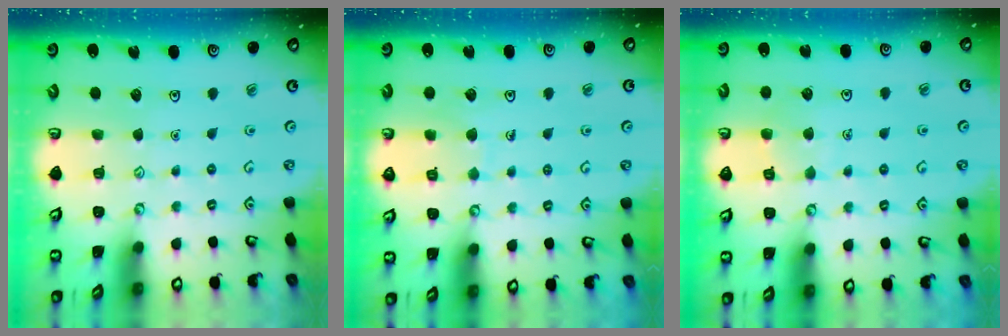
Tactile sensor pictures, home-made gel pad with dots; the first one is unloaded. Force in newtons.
{"total": 5.1, "press": 5.1, "slide": 0.3}
{"total": 5.5, "press": 5.5, "slide": 0.5}